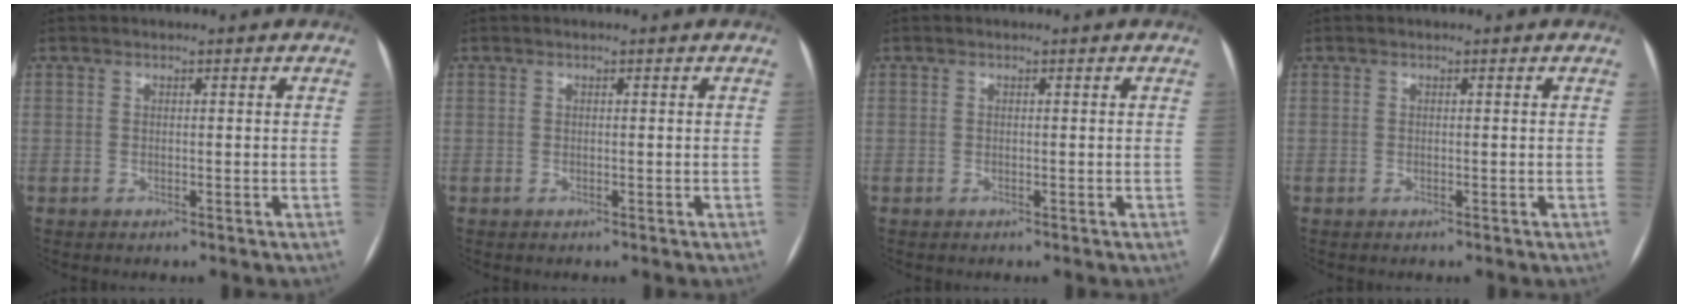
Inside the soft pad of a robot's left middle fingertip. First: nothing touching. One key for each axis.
{"total": 0.0}
{"total": 0.0}
{"total": 0.0}